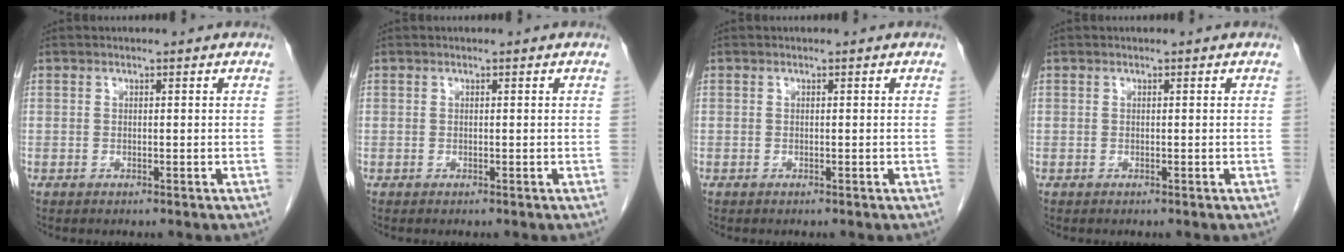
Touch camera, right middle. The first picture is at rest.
{"total": 0.0}
{"total": 0.0}
{"total": 0.0}